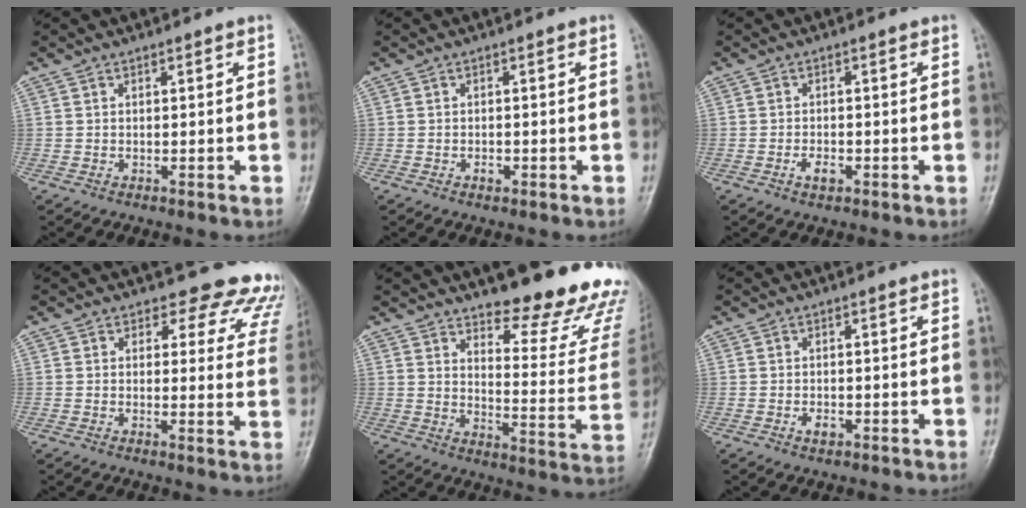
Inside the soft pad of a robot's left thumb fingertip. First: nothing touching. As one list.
[{"total": 1.2, "force": [-0.5, 0.8, 0.7], "torque": [-0.007, 0.002, -0.009]}, {"total": 2.5, "force": [-1.1, 1.4, 1.7], "torque": [-0.028, 0.003, -0.020]}, {"total": 12.8, "force": [11.2, 5.8, 2.0], "torque": [0.037, -0.073, 0.088]}, {"total": 20.6, "force": [15.6, 5.5, 12.1], "torque": [-0.114, -0.129, 0.198]}, {"total": 1.9, "force": [-0.8, 1.2, 1.2], "torque": [-0.017, 0.002, -0.013]}]